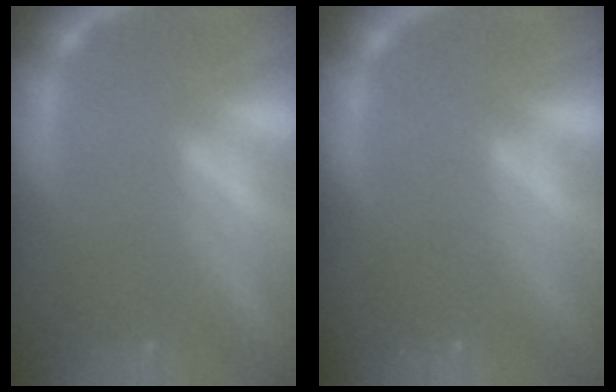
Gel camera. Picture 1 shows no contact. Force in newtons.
{"total": 0.0}